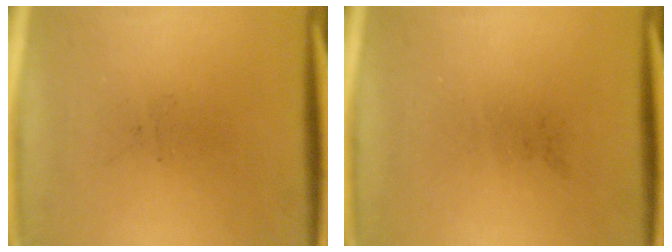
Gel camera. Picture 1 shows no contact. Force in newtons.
{"total": 0.0}